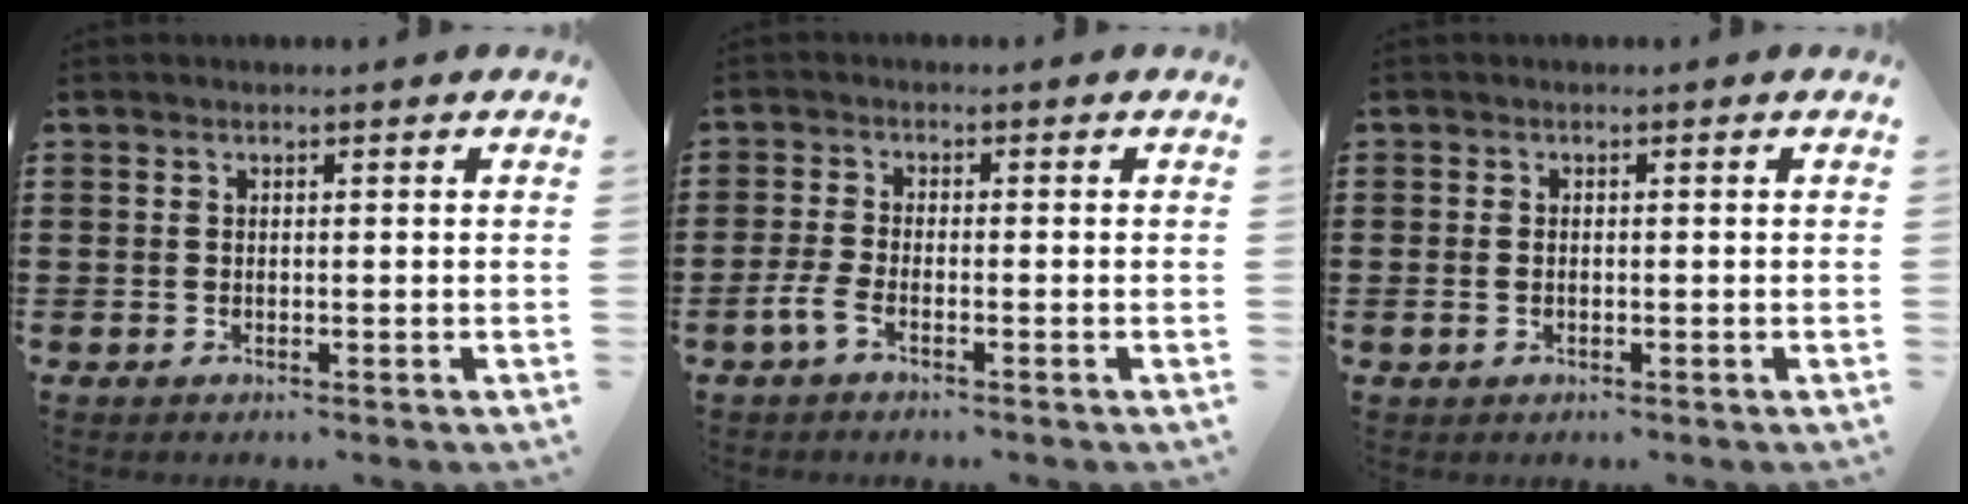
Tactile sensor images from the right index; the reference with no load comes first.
{"total": 3.0, "force": [-1.7, 0.8, 2.3], "torque": [-0.059, -0.008, -0.037]}
{"total": 0.9, "force": [-0.2, 0.6, 0.6], "torque": [-0.013, 0.004, -0.006]}